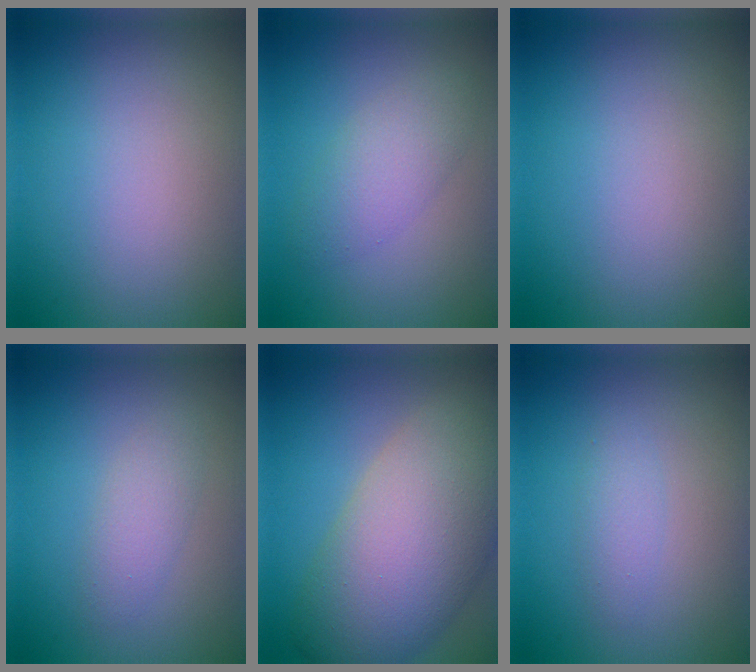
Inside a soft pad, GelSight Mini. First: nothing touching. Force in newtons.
{"total": 3.0, "press": 3.0, "slide": 0.1}
{"total": 0.0}
{"total": 1.9, "press": 1.9, "slide": 0.1}
{"total": 11.7, "press": 11.7, "slide": 0.6}
{"total": 1.4, "press": 1.4, "slide": 0.1}